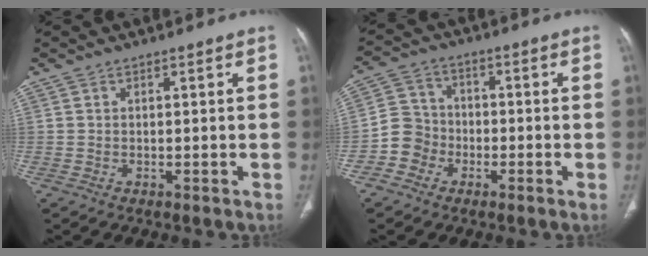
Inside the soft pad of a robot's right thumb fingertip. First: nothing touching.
{"total": 6.4, "force": [-2.5, 5.8, 0.9], "torque": [0.008, 0.024, -0.057]}